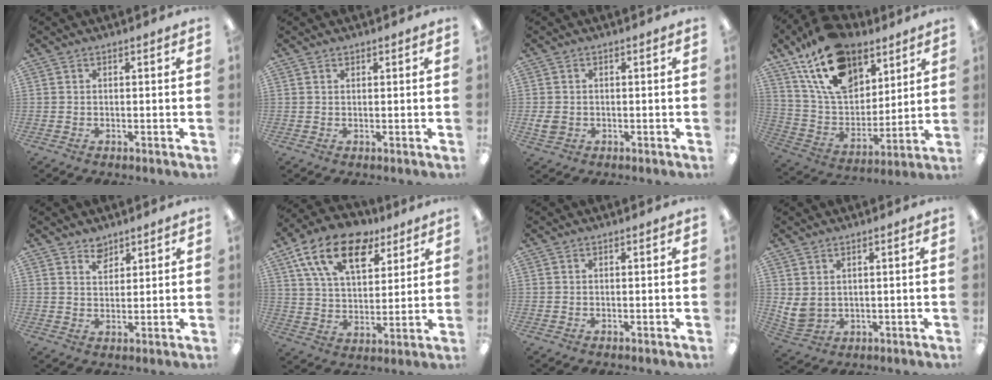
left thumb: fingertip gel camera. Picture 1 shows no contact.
{"total": 0.7, "force": [0.6, 0.4, 0.2], "torque": [-0.003, 0.002, 0.011]}
{"total": 3.2, "force": [-0.4, 2.6, 1.8], "torque": [-0.037, 0.004, -0.008]}
{"total": 20.5, "force": [13.3, 11.8, 10.2], "torque": [-0.193, -0.060, 0.244]}
{"total": 4.0, "force": [3.3, 2.2, 0.8], "torque": [0.001, -0.018, 0.059]}
{"total": 17.9, "force": [10.3, 10.0, 10.6], "torque": [-0.180, -0.036, 0.184]}
{"total": 0.0}
{"total": 4.7, "force": [2.1, 3.4, 2.3], "torque": [-0.055, -0.010, 0.044]}